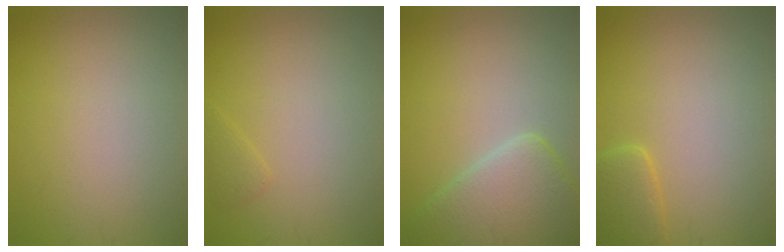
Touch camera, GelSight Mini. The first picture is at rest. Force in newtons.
{"total": 0.9, "press": 0.9, "slide": 0.1}
{"total": 6.1, "press": 6.1, "slide": 0.4}
{"total": 2.6, "press": 2.6, "slide": 0.3}